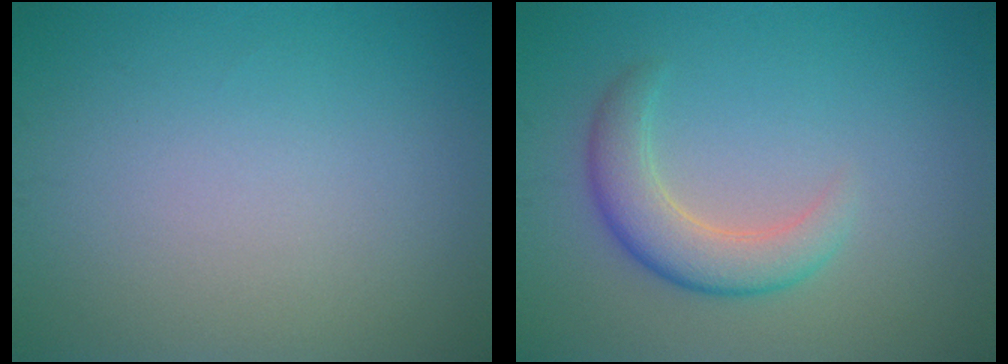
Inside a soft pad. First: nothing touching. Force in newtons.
{"total": 3.8, "press": 3.8, "slide": 0.1}